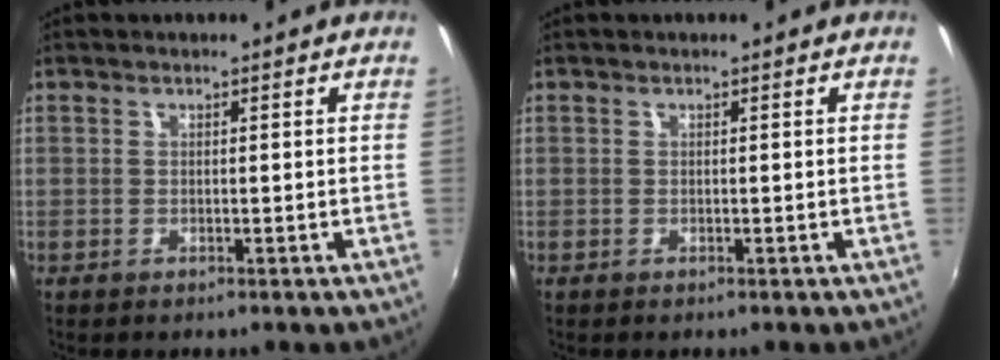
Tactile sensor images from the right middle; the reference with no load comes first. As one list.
[{"total": 0.0}]